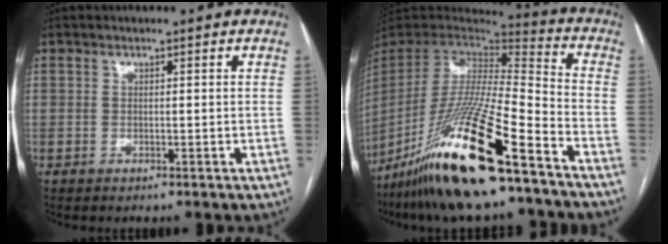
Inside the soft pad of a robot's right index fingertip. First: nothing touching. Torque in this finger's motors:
{"motor_torque": [1.07, -1.06, 0.75, 0.21]}